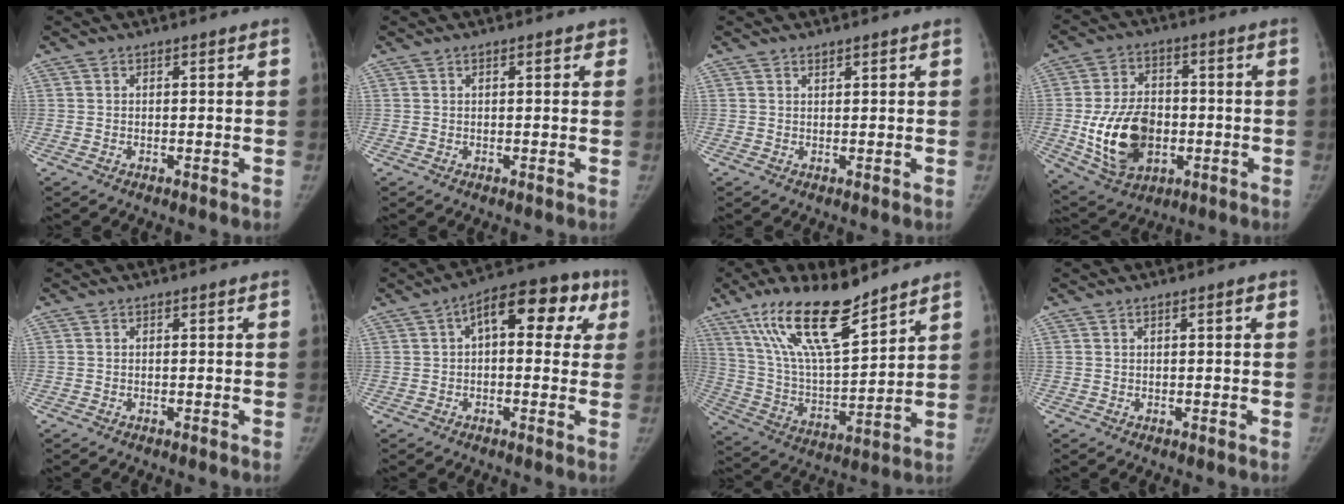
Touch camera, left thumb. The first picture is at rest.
{"total": 1.4, "force": [0.8, 0.6, 1.0], "torque": [-0.007, 0.001, 0.007]}
{"total": 0.8, "force": [0.7, 0.2, 0.4], "torque": [-0.004, -0.006, 0.014]}
{"total": 15.7, "force": [-2.5, 10.7, 11.1], "torque": [-0.176, 0.004, -0.029]}
{"total": 0.0}
{"total": 14.6, "force": [4.6, 7.4, 11.7], "torque": [-0.114, 0.032, 0.053]}
{"total": 19.3, "force": [13.2, 5.3, 13.1], "torque": [-0.218, -0.062, 0.251]}
{"total": 1.2, "force": [0.5, 0.2, 1.0], "torque": [-0.016, 0.002, 0.008]}